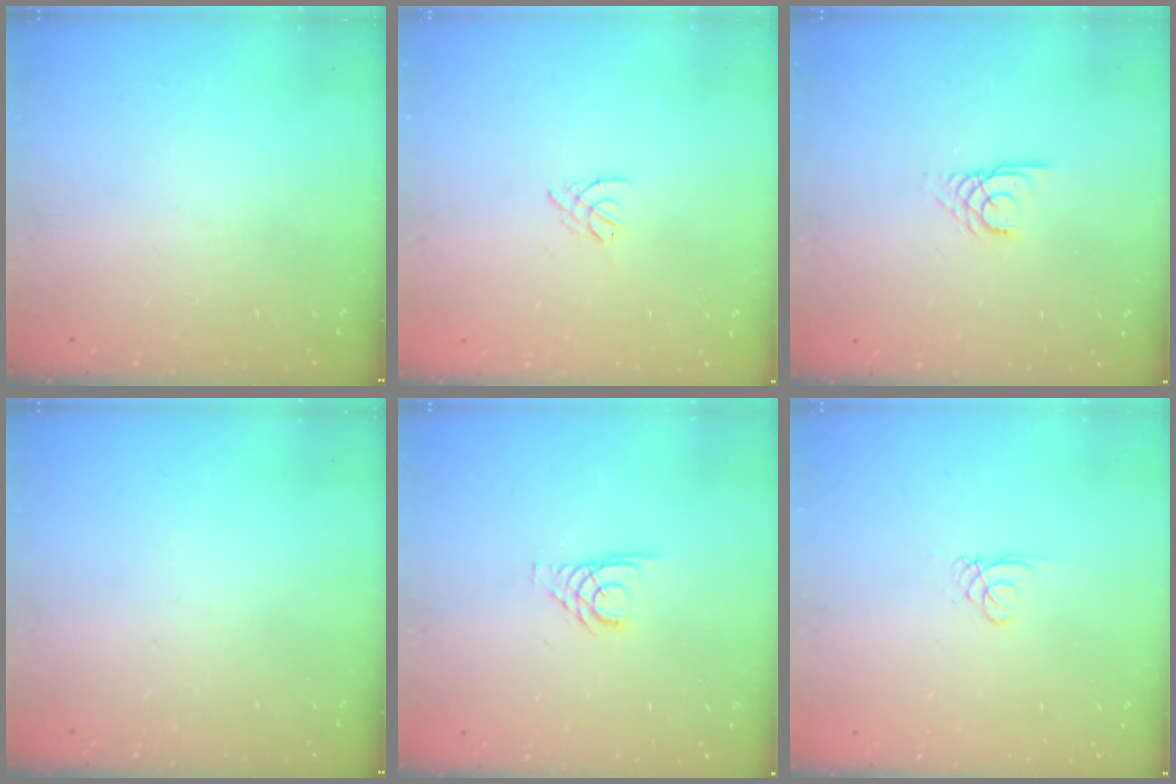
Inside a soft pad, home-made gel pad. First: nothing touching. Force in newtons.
{"total": 2.0, "press": 1.9, "slide": 0.5}
{"total": 1.3, "press": 1.3, "slide": 0.2}
{"total": 0.0}
{"total": 3.5, "press": 3.5, "slide": 0.3}
{"total": 0.6, "press": 0.6, "slide": 0.1}